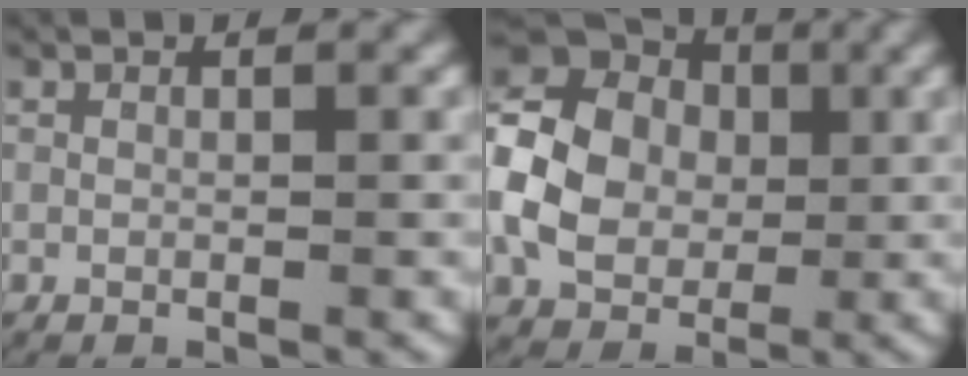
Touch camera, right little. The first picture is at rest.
{"total": 10.2, "force": [0.5, 8.2, 5.9], "torque": [-0.138, -0.012, 0.015]}